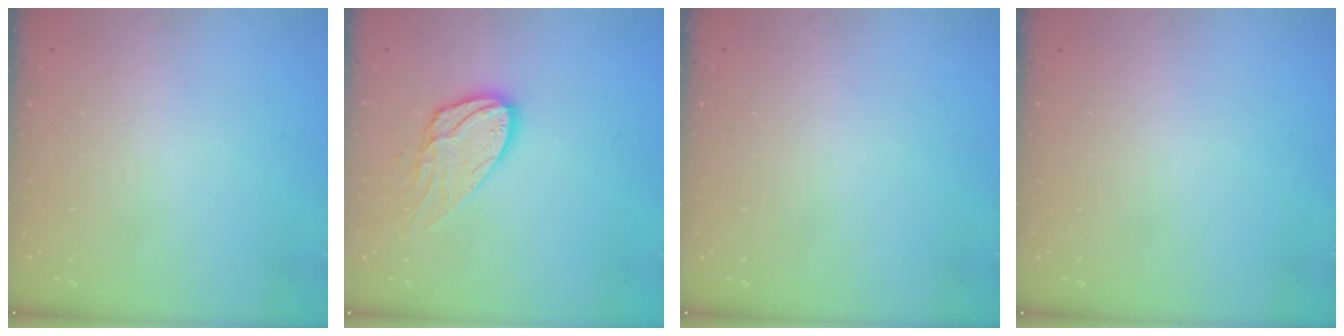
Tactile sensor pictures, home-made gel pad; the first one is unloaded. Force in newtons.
{"total": 12.7, "press": 12.7, "slide": 1.3}
{"total": 0.0}
{"total": 0.0}